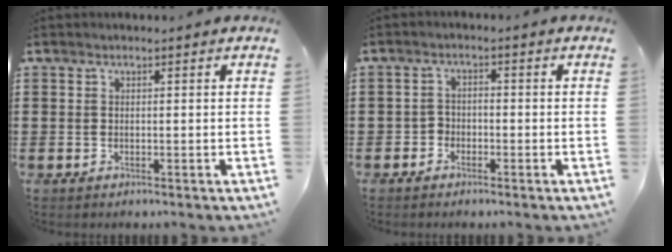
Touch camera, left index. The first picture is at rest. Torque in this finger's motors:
{"motor_torque": [-0.82, 1.22, 0.01, -0.01]}